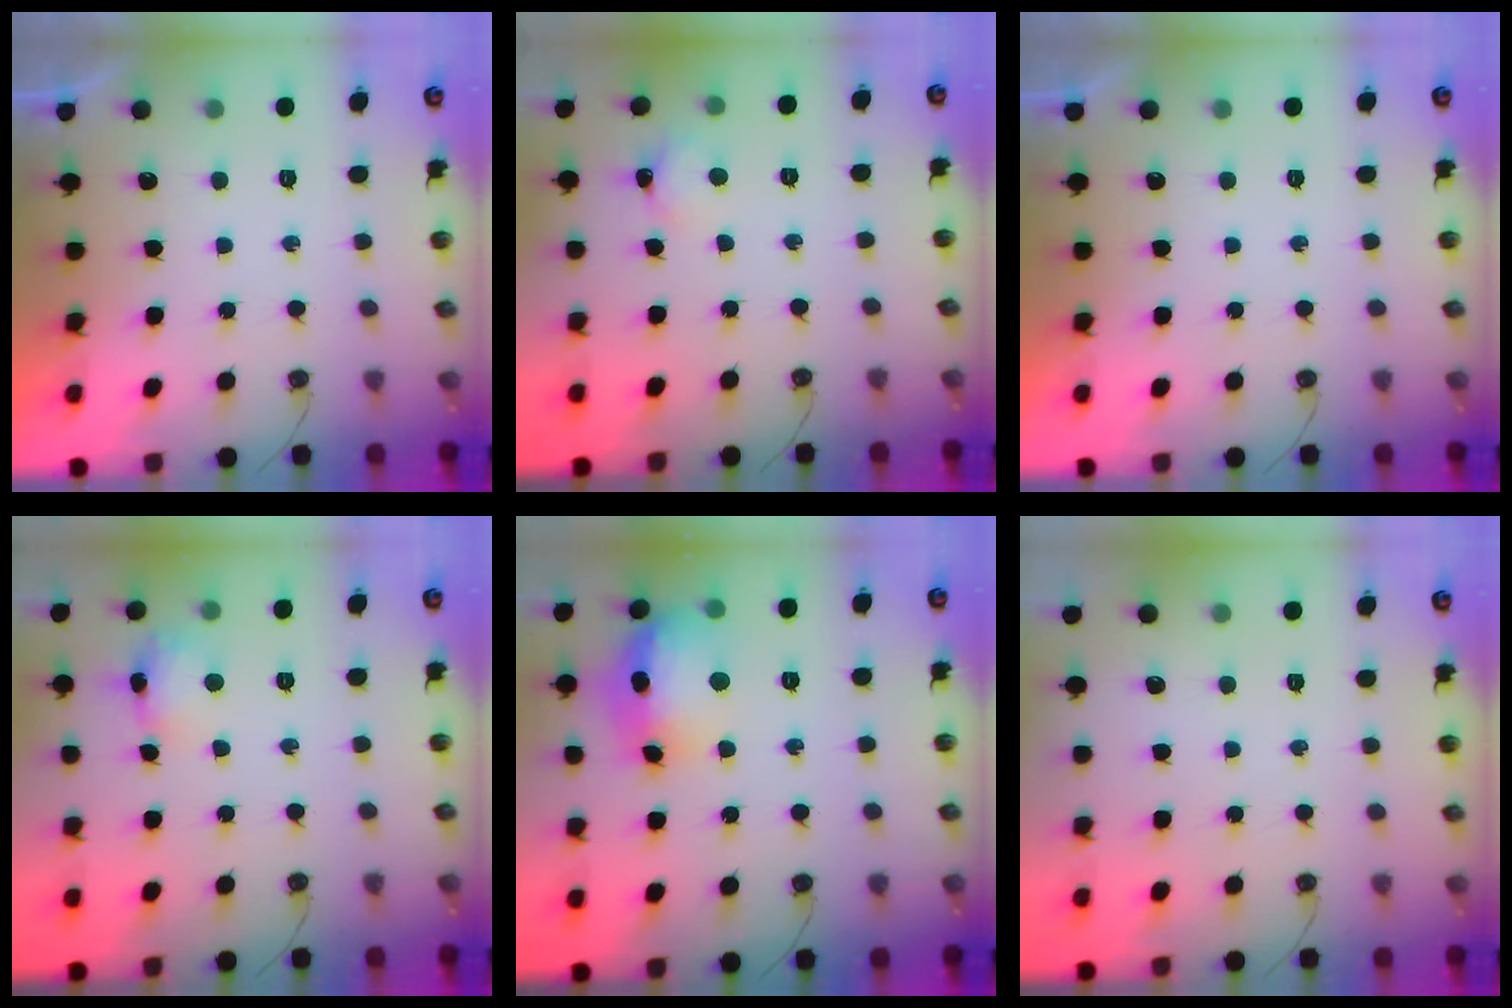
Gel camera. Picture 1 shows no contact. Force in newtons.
{"total": 3.2, "press": 3.2, "slide": 0.5}
{"total": 0.0}
{"total": 10.1, "press": 10.0, "slide": 0.5}
{"total": 17.4, "press": 17.3, "slide": 2.0}
{"total": 0.0}